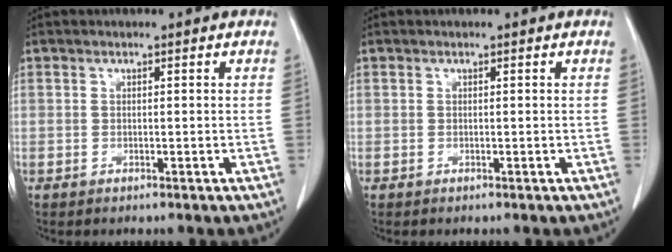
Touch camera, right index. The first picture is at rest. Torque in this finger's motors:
{"motor_torque": [0.00, 0.00, 0.00, 0.00]}